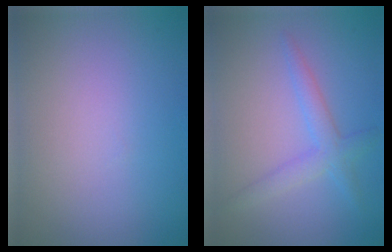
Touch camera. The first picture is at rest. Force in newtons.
{"total": 2.5, "press": 2.5, "slide": 0.1}